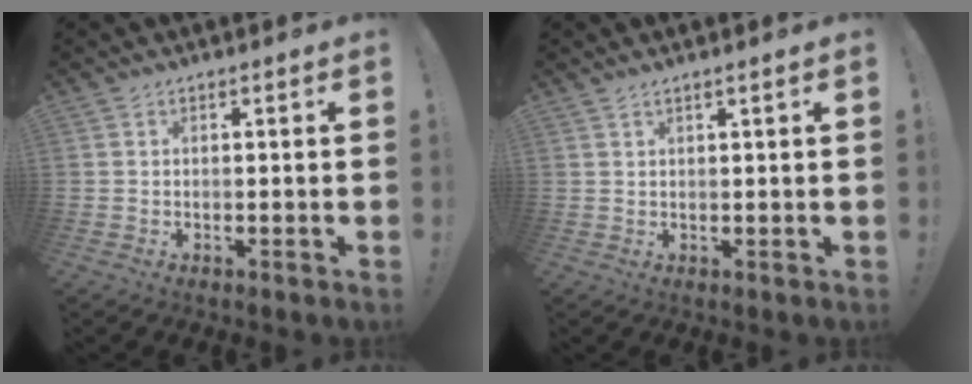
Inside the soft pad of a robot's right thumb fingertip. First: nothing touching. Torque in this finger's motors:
{"motor_torque": [-0.48, -0.62, -0.36, 0.28, 0.00]}